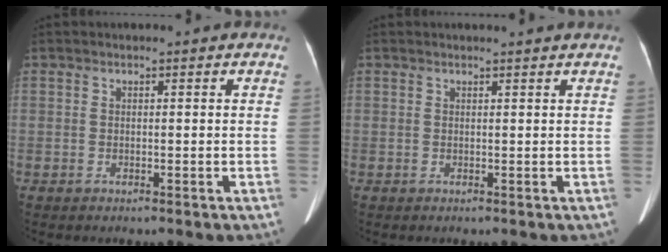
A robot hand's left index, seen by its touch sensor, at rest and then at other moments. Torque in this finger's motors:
{"motor_torque": [-0.33, -0.21, -0.03, 0.01]}